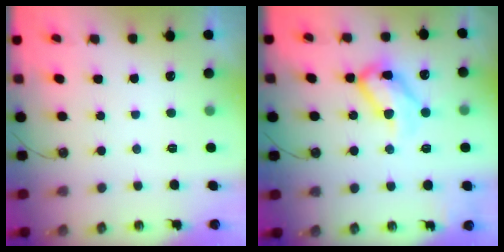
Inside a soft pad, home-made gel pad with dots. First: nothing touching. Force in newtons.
{"total": 15.8, "press": 15.7, "slide": 1.1}